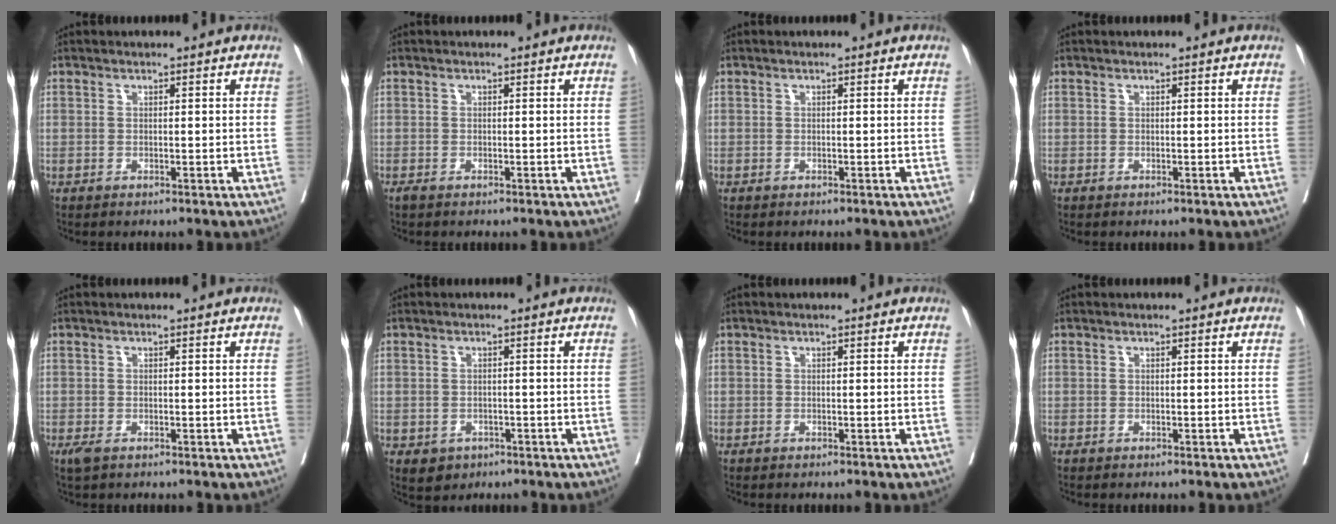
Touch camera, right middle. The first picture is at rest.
{"total": 0.5, "force": [-0.4, 0.0, 0.3], "torque": [-0.009, -0.004, -0.011]}
{"total": 0.0}
{"total": 0.0}
{"total": 1.8, "force": [-1.1, 0.8, 1.2], "torque": [-0.028, -0.006, -0.015]}
{"total": 3.1, "force": [-1.6, 2.5, 0.9], "torque": [-0.010, 0.002, -0.017]}
{"total": 0.0}
{"total": 0.0}